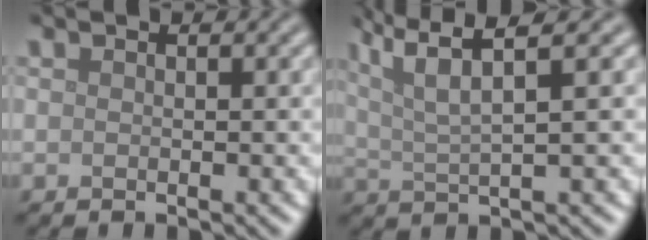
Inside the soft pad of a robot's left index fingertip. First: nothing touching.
{"total": 5.6, "force": [2.9, 1.1, 4.7], "torque": [-0.086, 0.014, 0.056]}